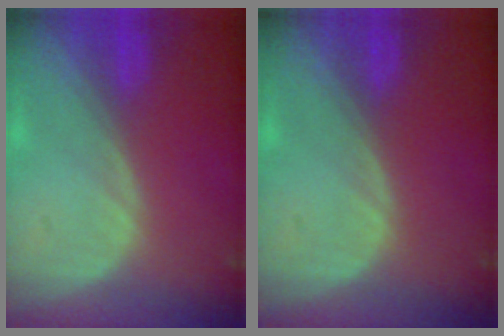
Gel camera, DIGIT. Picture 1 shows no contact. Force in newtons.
{"total": 0.0}